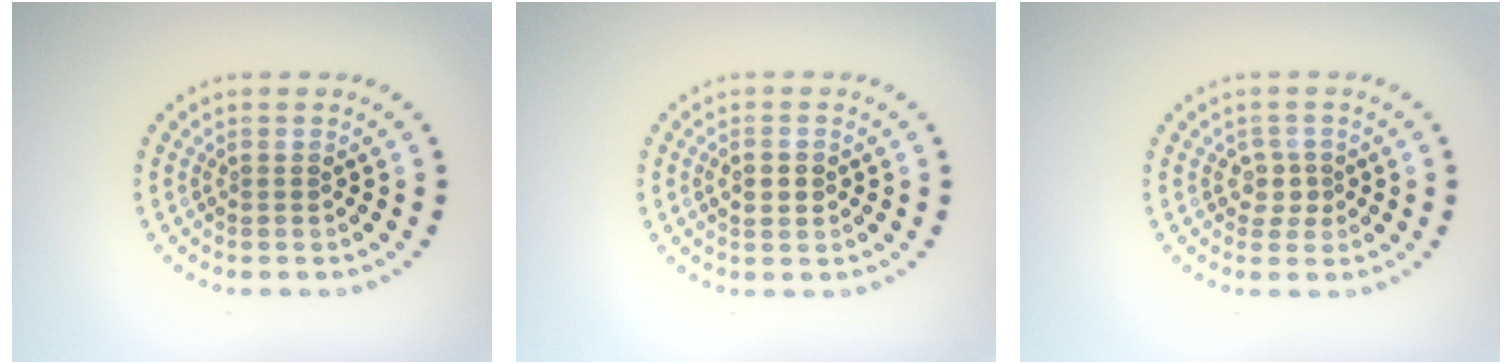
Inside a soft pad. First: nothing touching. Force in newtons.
{"total": 1.6, "press": 1.6, "slide": 0.0}
{"total": 1.5, "press": 1.2, "slide": 1.0}